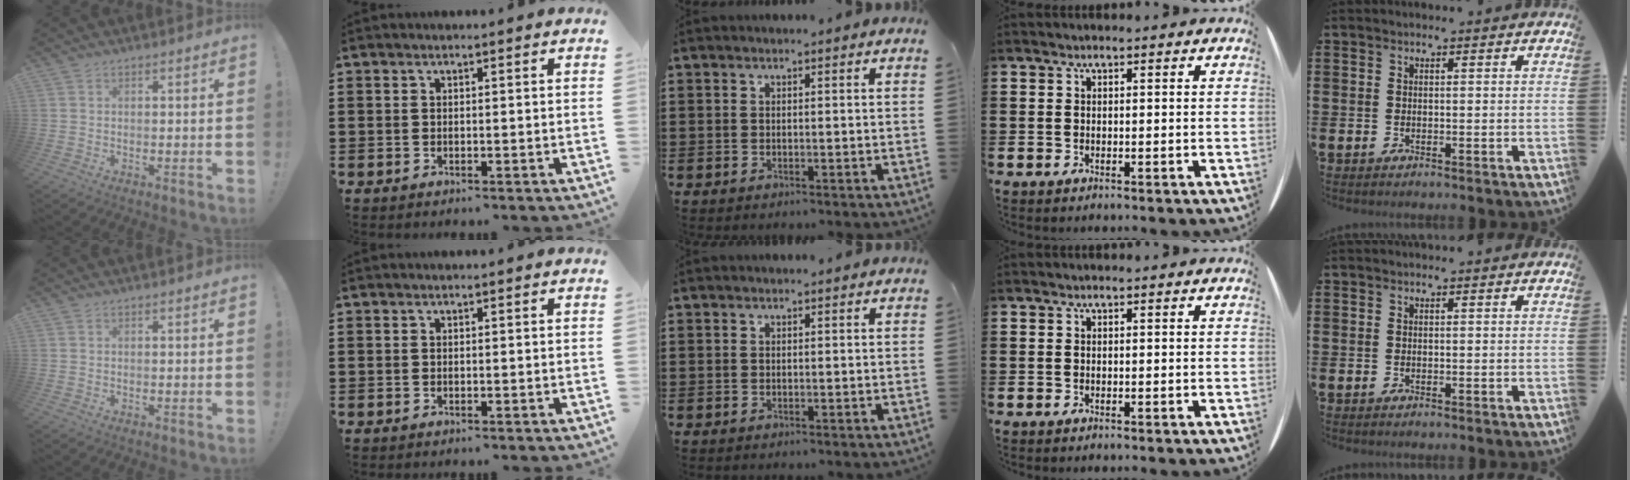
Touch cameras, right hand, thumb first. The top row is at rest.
{}